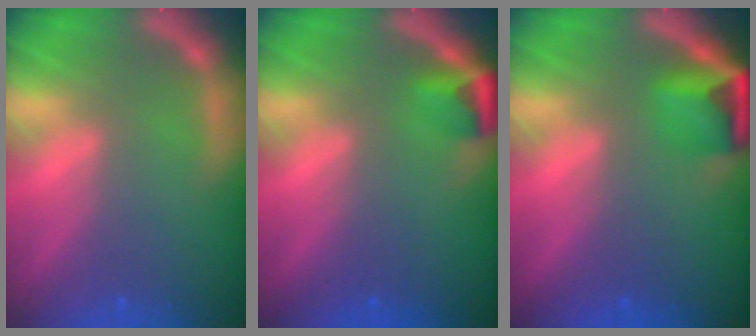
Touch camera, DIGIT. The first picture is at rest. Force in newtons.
{"total": 2.4}
{"total": 4.4}